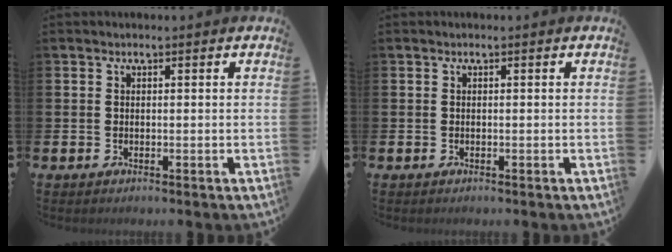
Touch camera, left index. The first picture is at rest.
{"total": 0.0}